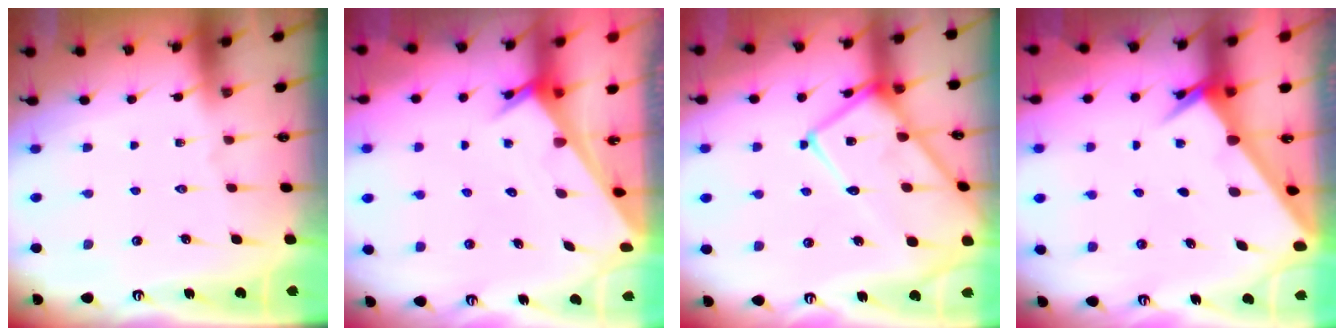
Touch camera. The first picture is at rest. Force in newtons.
{"total": 3.0, "press": 3.0, "slide": 0.2}
{"total": 18.5, "press": 18.5, "slide": 1.6}
{"total": 2.4, "press": 2.4, "slide": 0.3}